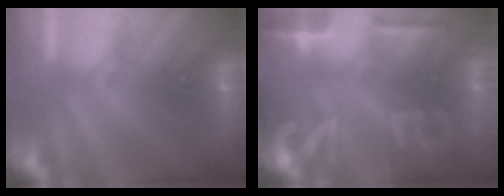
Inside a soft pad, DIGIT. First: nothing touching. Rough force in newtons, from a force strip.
{"total": 7.1}